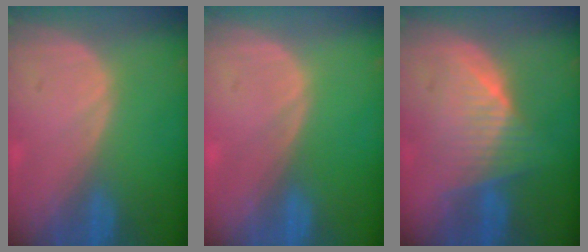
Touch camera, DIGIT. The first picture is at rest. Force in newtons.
{"total": 0.0}
{"total": 6.9, "press": 6.3, "slide": 2.7}